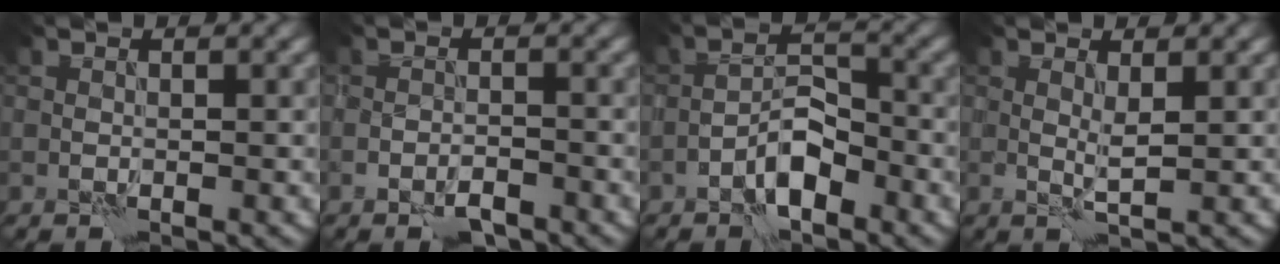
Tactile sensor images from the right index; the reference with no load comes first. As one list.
[{"total": 2.5, "force": [-1.8, 0.8, 1.5], "torque": [-0.024, 0.003, -0.036]}, {"total": 3.6, "force": [-2.3, 1.4, 2.4], "torque": [-0.035, 0.014, -0.047]}, {"total": 1.4, "force": [0.4, 0.1, 1.4], "torque": [-0.028, -0.002, 0.006]}]